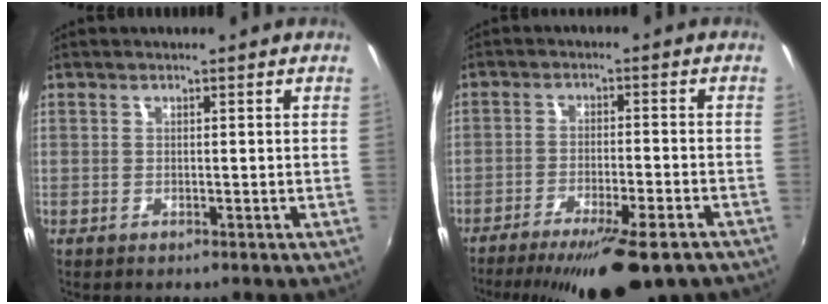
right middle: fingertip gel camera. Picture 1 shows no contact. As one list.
[{"total": 15.9, "force": [-12.0, 3.1, 10.0], "torque": [-0.181, -0.036, -0.177]}]